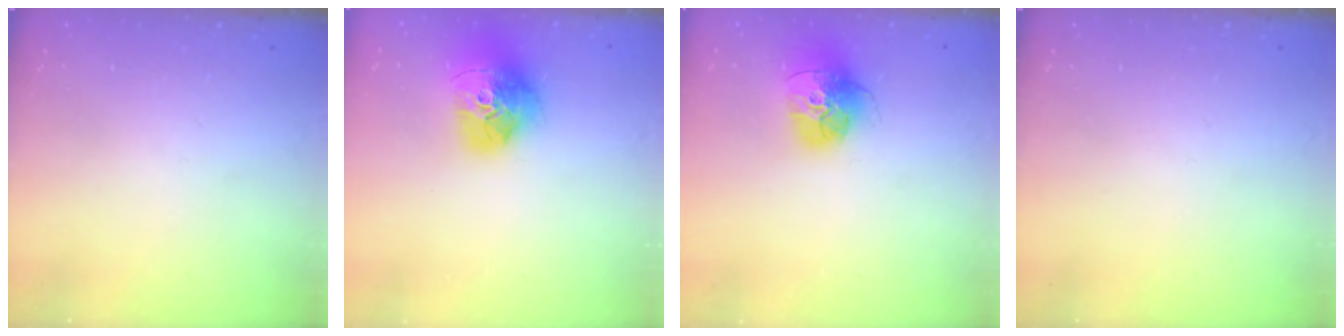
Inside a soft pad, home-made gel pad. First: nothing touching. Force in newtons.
{"total": 18.4, "press": 18.3, "slide": 2.0}
{"total": 15.6, "press": 15.5, "slide": 1.4}
{"total": 0.0}